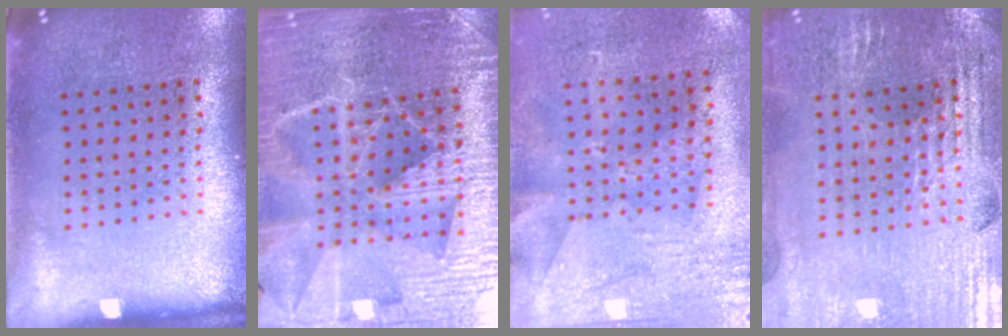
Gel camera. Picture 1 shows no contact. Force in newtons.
{"total": 4.9, "press": 4.5, "slide": 1.8}
{"total": 2.8, "press": 2.3, "slide": 1.6}
{"total": 2.9, "press": 2.8, "slide": 0.5}